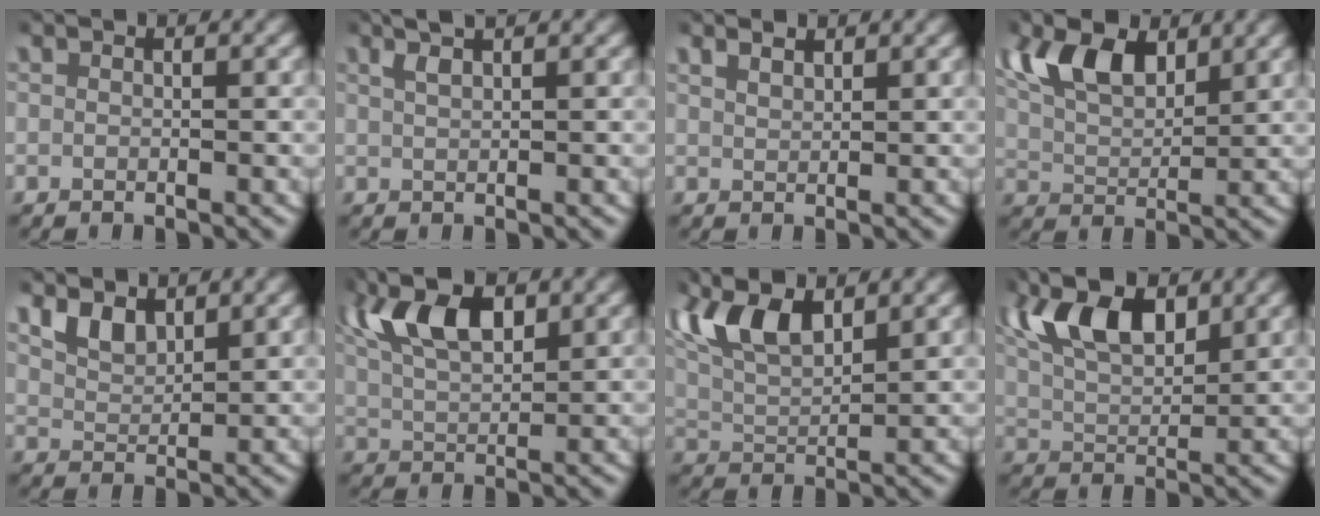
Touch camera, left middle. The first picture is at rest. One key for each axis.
{"total": 2.2, "fx": 1.7, "fy": 0.6, "fz": 1.3, "tx": -0.024, "ty": 0.008, "tz": 0.028}
{"total": 1.8, "fx": 1.6, "fy": 0.5, "fz": 0.6, "tx": -0.009, "ty": -0.002, "tz": 0.033}
{"total": 7.4, "fx": 3.6, "fy": 4.5, "fz": 4.6, "tx": -0.105, "ty": -0.007, "tz": 0.062}
{"total": 3.3, "fx": 2.2, "fy": 1.9, "fz": 1.5, "tx": -0.039, "ty": -0.001, "tz": 0.040}
{"total": 6.9, "fx": 3.0, "fy": 3.7, "fz": 5.1, "tx": -0.116, "ty": -0.004, "tz": 0.055}
{"total": 6.8, "fx": 3.1, "fy": 3.8, "fz": 4.7, "tx": -0.121, "ty": -0.005, "tz": 0.055}
{"total": 7.6, "fx": 3.4, "fy": 4.2, "fz": 5.3, "tx": -0.119, "ty": -0.006, "tz": 0.060}